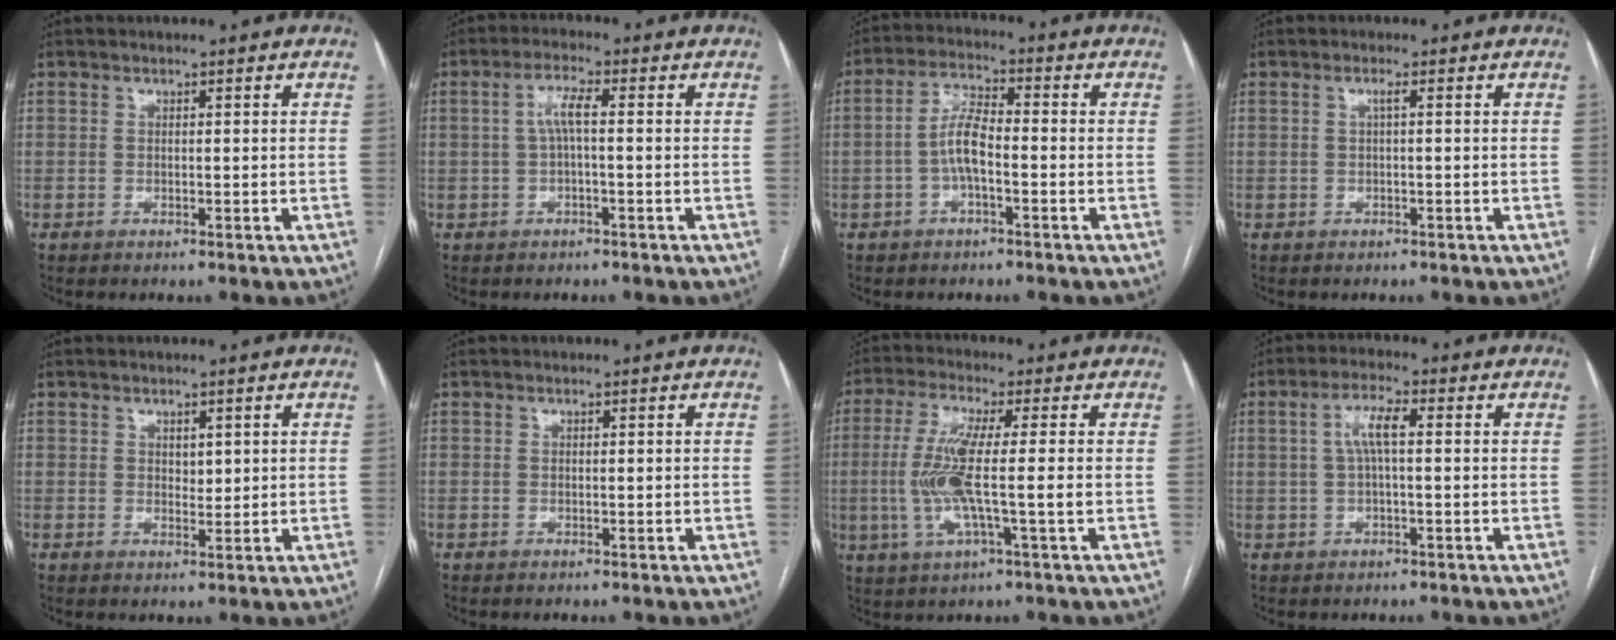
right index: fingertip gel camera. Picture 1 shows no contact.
{"total": 3.7, "force": [0.2, 0.5, 3.7], "torque": [-0.071, 0.014, 0.005]}
{"total": 5.8, "force": [-1.4, 1.7, 5.4], "torque": [-0.111, 0.014, -0.029]}
{"total": 0.9, "force": [0.1, -0.1, 0.9], "torque": [-0.017, 0.003, 0.001]}
{"total": 1.7, "force": [0.7, 1.0, 1.2], "torque": [-0.016, -0.004, 0.013]}
{"total": 0.0}
{"total": 9.3, "force": [-0.7, 0.3, 9.3], "torque": [-0.199, -0.002, -0.018]}
{"total": 4.7, "force": [0.7, 0.8, 4.6], "torque": [-0.089, 0.013, 0.013]}